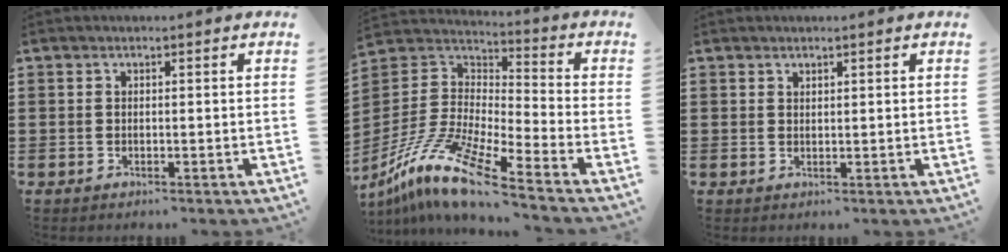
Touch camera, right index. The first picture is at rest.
{"total": 13.0, "force": [-10.1, 1.3, 8.0], "torque": [-0.187, 0.001, -0.207]}
{"total": 0.9, "force": [0.8, 0.3, 0.0], "torque": [-0.002, 0.002, 0.016]}